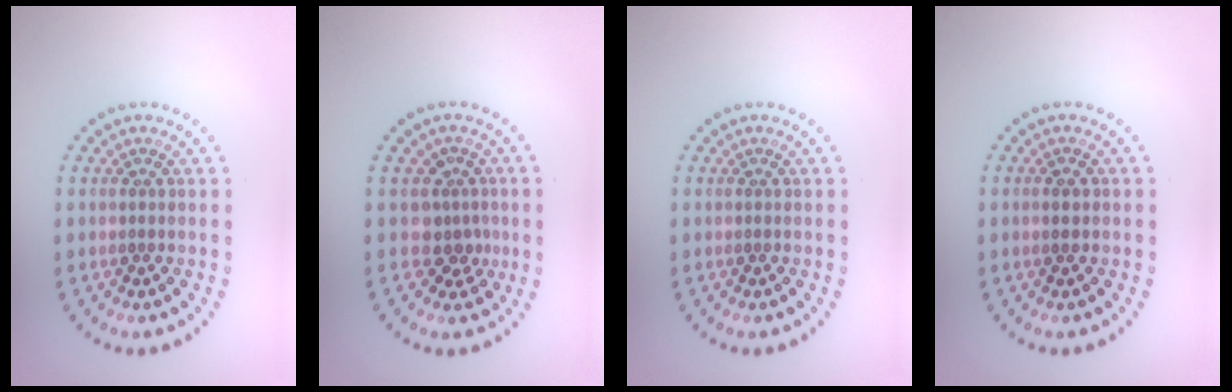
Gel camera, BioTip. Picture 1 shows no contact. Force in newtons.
{"total": 2.5, "press": 1.8, "slide": 1.7}
{"total": 0.0}
{"total": 1.4, "press": 1.4, "slide": 0.1}